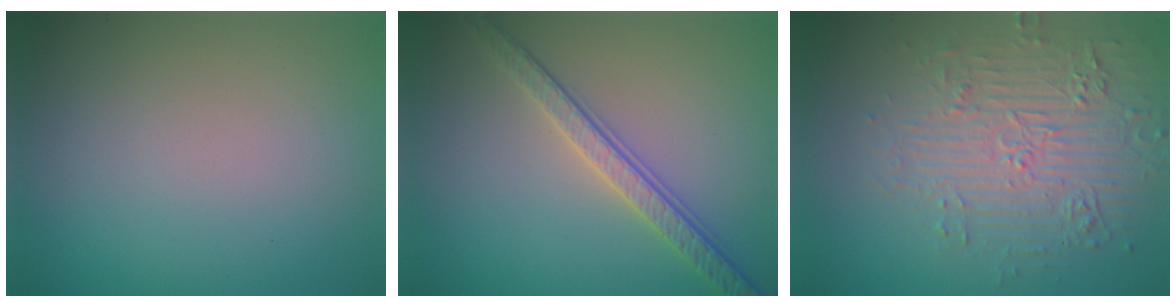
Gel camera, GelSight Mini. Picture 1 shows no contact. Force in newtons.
{"total": 3.6, "press": 3.3, "slide": 1.6}
{"total": 4.8, "press": 4.2, "slide": 2.4}